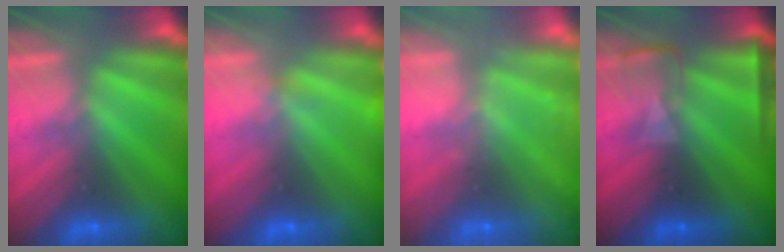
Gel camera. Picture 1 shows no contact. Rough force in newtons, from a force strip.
{"total": 3.8}
{"total": 8.4}
{"total": 2.4}